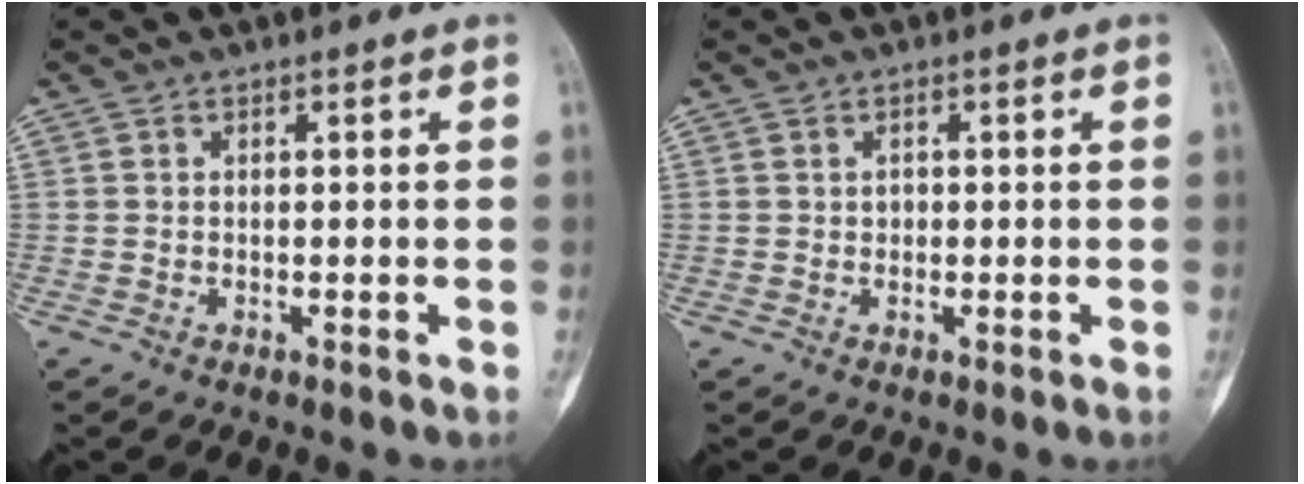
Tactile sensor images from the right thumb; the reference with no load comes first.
{"total": 0.6, "force": [0.0, 0.6, 0.2], "torque": [0.003, 0.002, 0.000]}